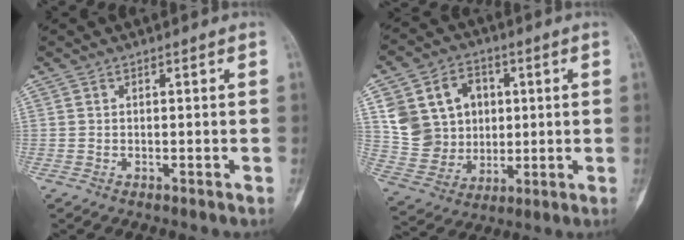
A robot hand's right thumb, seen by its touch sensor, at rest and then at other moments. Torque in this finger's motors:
{"motor_torque": [1.20, 1.40, 0.10, 0.13, 0.06]}